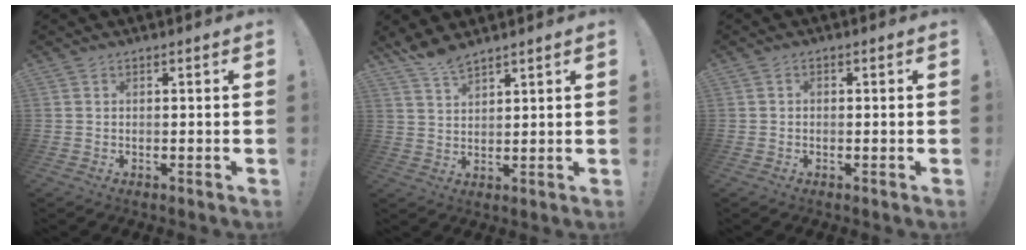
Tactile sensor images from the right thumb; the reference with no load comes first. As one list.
[{"total": 5.4, "force": [4.9, 0.9, 2.1], "torque": [-0.050, -0.028, 0.092]}, {"total": 0.7, "force": [-0.5, 0.4, 0.3], "torque": [-0.009, 0.004, -0.009]}]